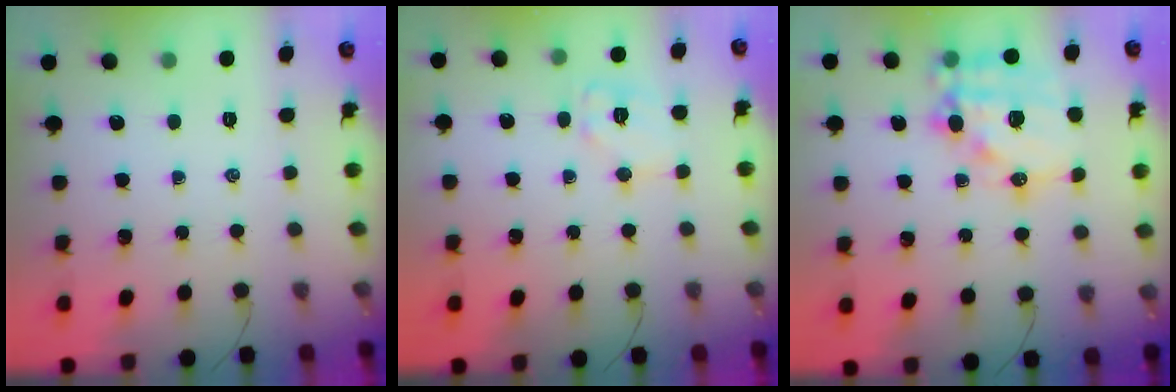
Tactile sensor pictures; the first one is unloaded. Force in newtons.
{"total": 8.7, "press": 8.6, "slide": 0.5}
{"total": 16.8, "press": 16.4, "slide": 3.7}